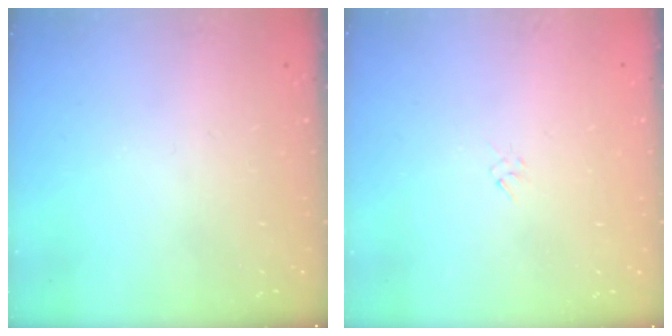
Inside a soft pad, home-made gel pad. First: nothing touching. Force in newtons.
{"total": 1.6, "press": 1.6, "slide": 0.4}